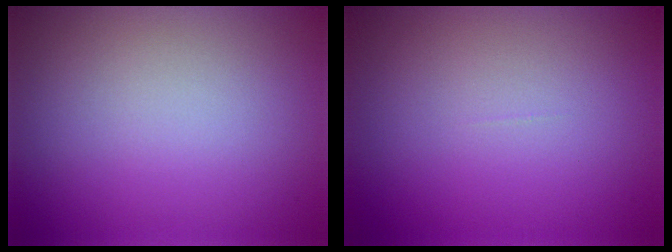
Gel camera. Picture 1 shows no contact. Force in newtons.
{"total": 0.0}